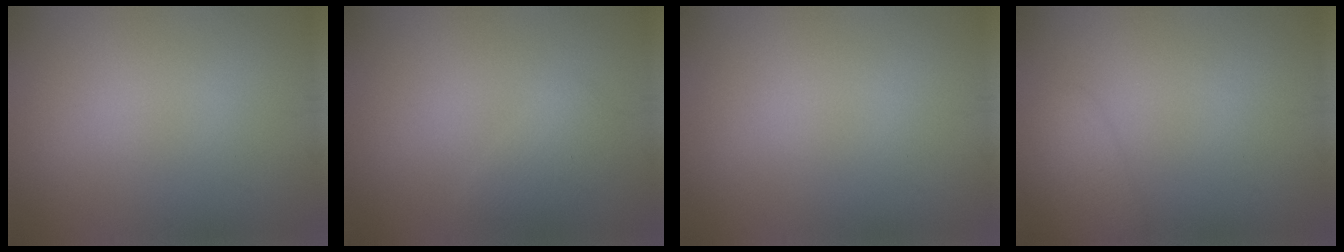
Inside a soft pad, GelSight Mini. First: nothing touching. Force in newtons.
{"total": 1.8, "press": 1.8, "slide": 0.1}
{"total": 0.0}
{"total": 2.7, "press": 2.7, "slide": 0.2}